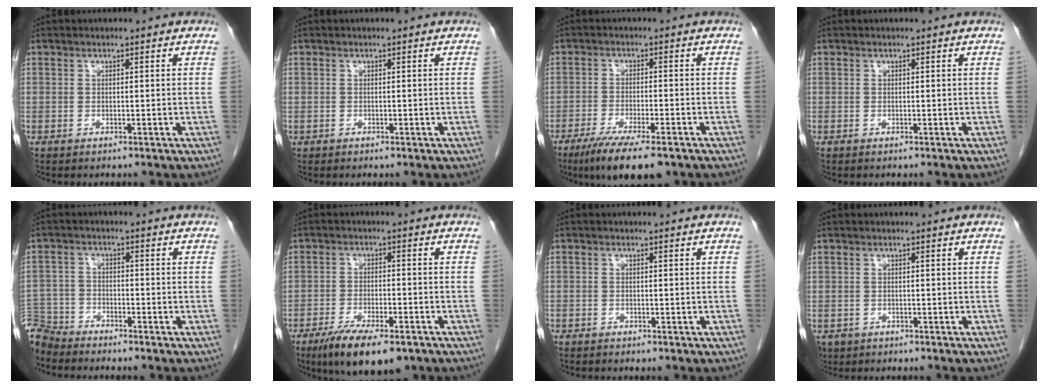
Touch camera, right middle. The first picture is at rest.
{"total": 0.0}
{"total": 10.1, "force": [-7.2, 1.7, 6.9], "torque": [-0.109, -0.021, -0.111]}
{"total": 0.0}
{"total": 5.6, "force": [-5.5, 1.2, -0.4], "torque": [0.008, -0.004, -0.111]}
{"total": 10.7, "force": [-7.4, 3.0, 7.2], "torque": [-0.117, -0.017, -0.117]}
{"total": 0.7, "force": [-0.6, 0.4, 0.2], "torque": [-0.009, 0.001, -0.012]}
{"total": 3.2, "force": [-2.0, 2.3, 0.6], "torque": [-0.013, 0.000, -0.032]}